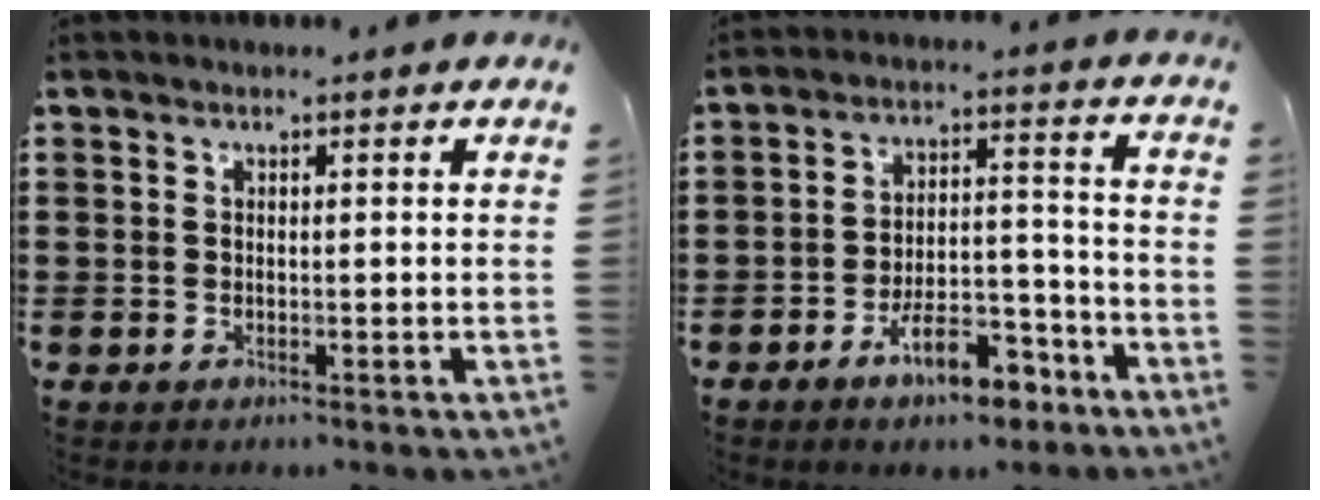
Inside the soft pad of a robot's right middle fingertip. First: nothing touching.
{"total": 8.9, "force": [-6.1, 3.3, 5.6], "torque": [-0.096, 0.016, -0.109]}